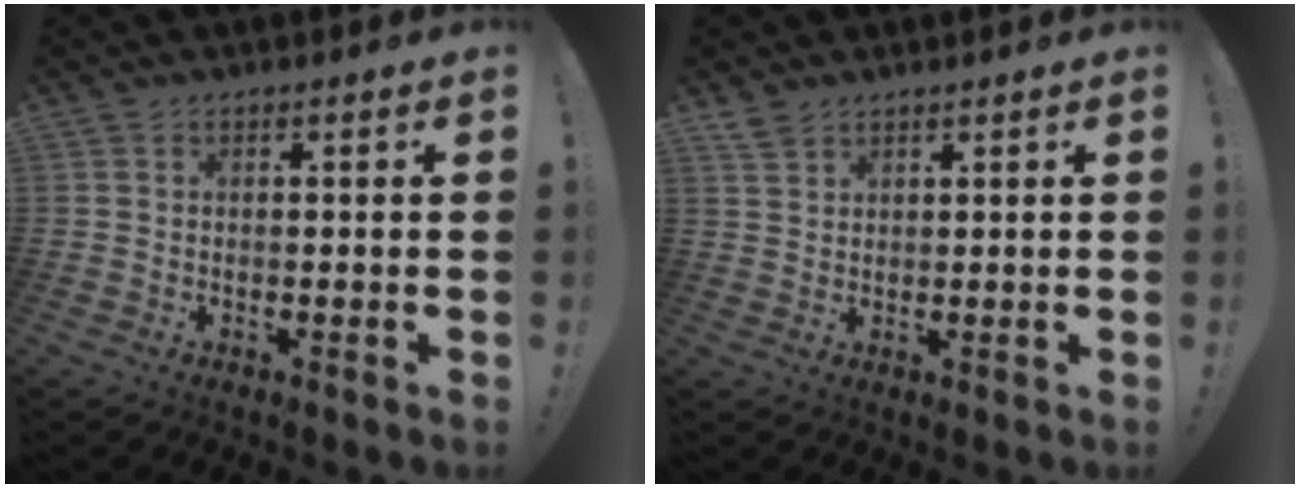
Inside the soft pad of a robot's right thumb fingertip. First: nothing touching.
{"total": 2.9, "force": [2.4, 1.2, 1.0], "torque": [-0.023, -0.013, 0.047]}